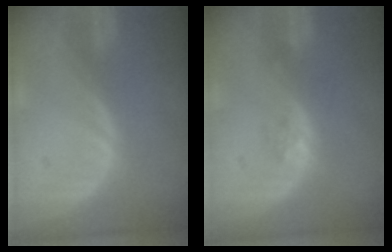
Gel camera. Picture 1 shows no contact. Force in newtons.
{"total": 1.9, "press": 1.9, "slide": 0.2}